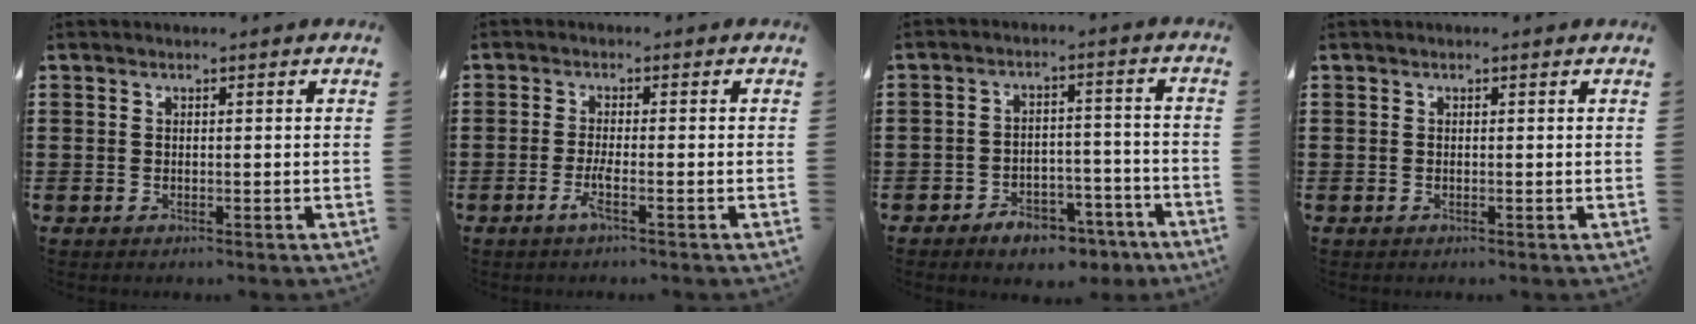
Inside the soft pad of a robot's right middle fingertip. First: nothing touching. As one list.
[{"total": 2.7, "force": [-1.3, 0.0, 2.3], "torque": [-0.048, -0.007, -0.027]}, {"total": 5.0, "force": [-4.4, 1.8, 1.6], "torque": [-0.021, 0.021, -0.082]}, {"total": 0.0}]